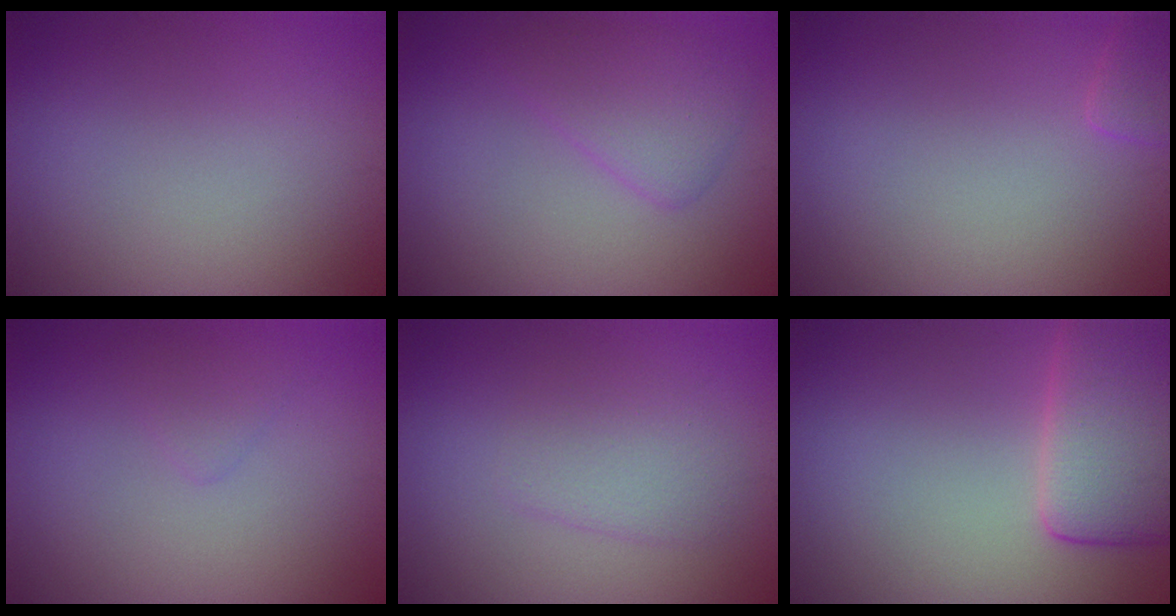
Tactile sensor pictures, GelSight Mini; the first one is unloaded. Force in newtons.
{"total": 2.8, "press": 2.8, "slide": 0.2}
{"total": 1.3, "press": 1.3, "slide": 0.1}
{"total": 0.9, "press": 0.9, "slide": 0.1}
{"total": 2.4, "press": 2.4, "slide": 0.1}
{"total": 5.5, "press": 5.5, "slide": 0.4}